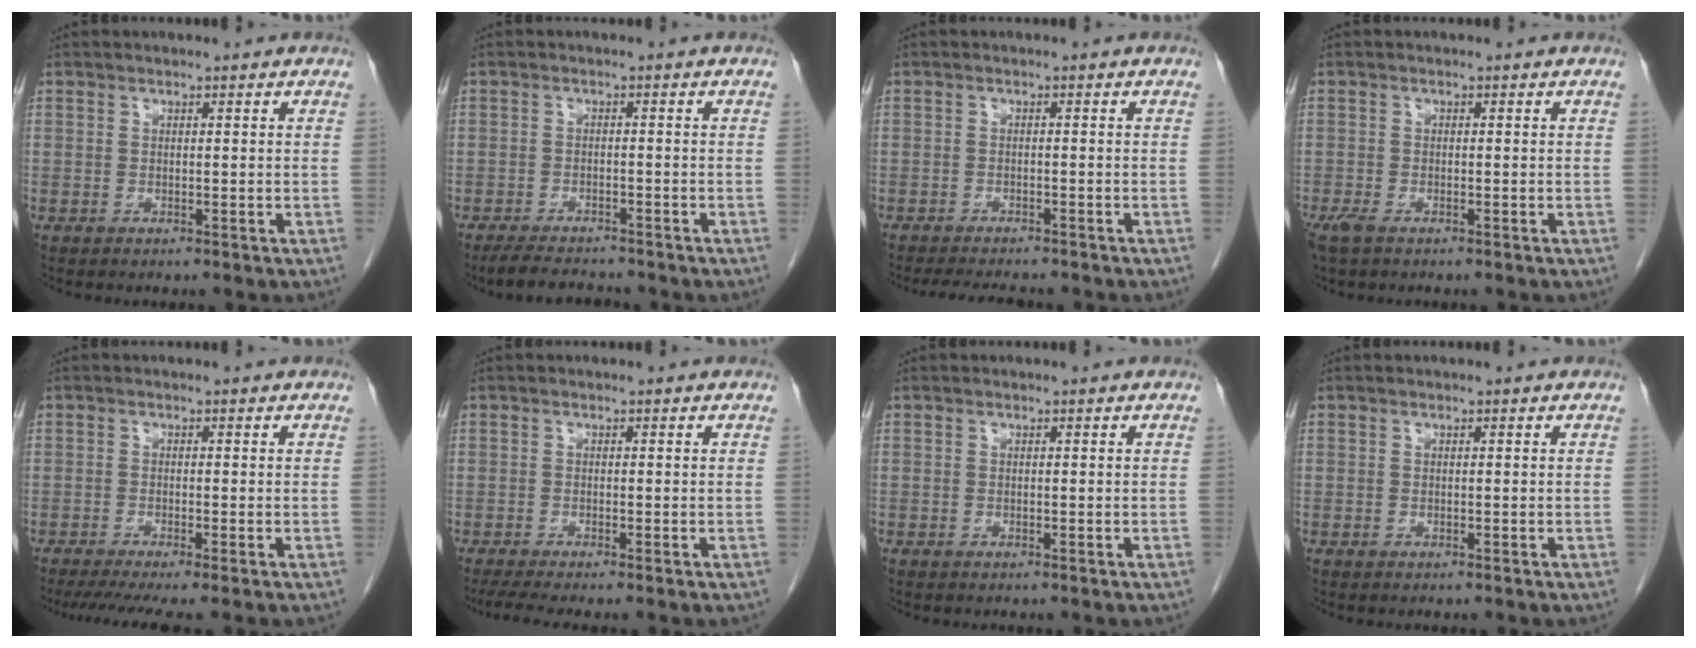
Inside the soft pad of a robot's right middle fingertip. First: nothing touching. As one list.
[{"total": 5.1, "force": [-4.7, 1.1, 1.7], "torque": [-0.033, -0.014, -0.077]}, {"total": 6.7, "force": [-6.0, 1.3, 2.6], "torque": [-0.035, -0.009, -0.086]}, {"total": 2.6, "force": [-1.8, 1.0, 1.7], "torque": [-0.042, -0.008, -0.030]}, {"total": 6.3, "force": [-4.9, 0.0, 3.9], "torque": [-0.057, -0.014, -0.080]}, {"total": 3.7, "force": [-2.9, -0.1, 2.3], "torque": [-0.042, -0.011, -0.051]}, {"total": 0.0}, {"total": 0.0}]